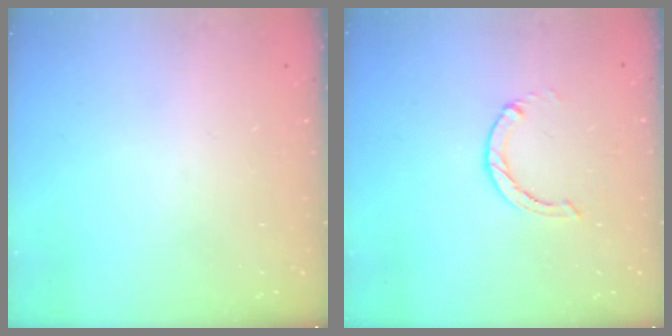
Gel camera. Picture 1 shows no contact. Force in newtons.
{"total": 0.0}